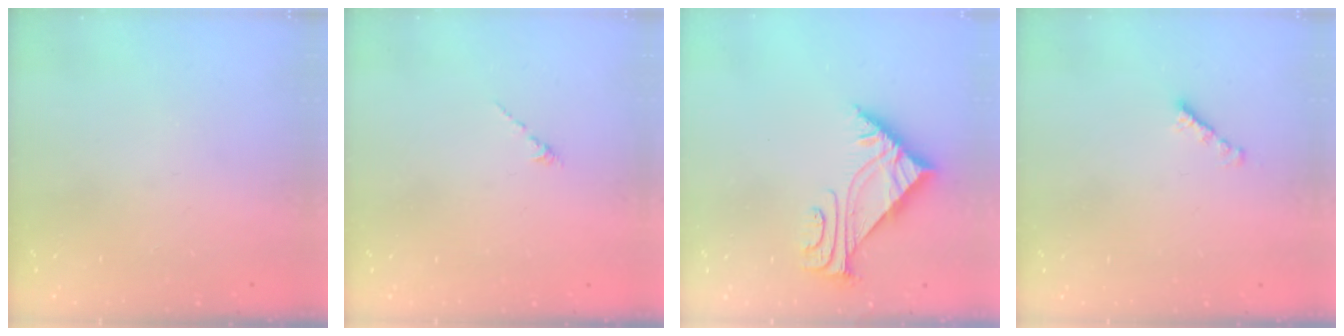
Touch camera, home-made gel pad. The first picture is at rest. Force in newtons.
{"total": 0.0}
{"total": 5.2, "press": 5.1, "slide": 0.7}
{"total": 2.1, "press": 2.1, "slide": 0.3}